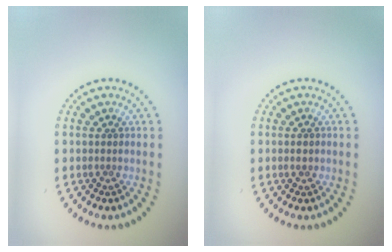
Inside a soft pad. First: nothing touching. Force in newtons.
{"total": 1.1, "press": 1.1, "slide": 0.1}